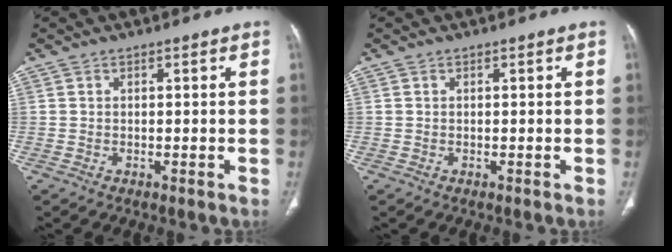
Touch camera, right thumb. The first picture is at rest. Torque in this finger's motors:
{"motor_torque": [0.09, 0.09, -0.01, 0.01, 0.02]}